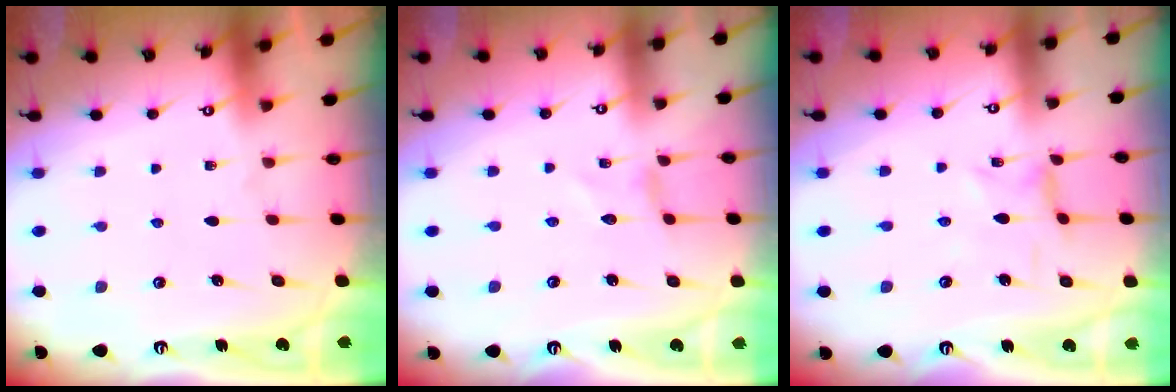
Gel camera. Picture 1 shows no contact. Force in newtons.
{"total": 0.0}
{"total": 0.6, "press": 0.5, "slide": 0.2}